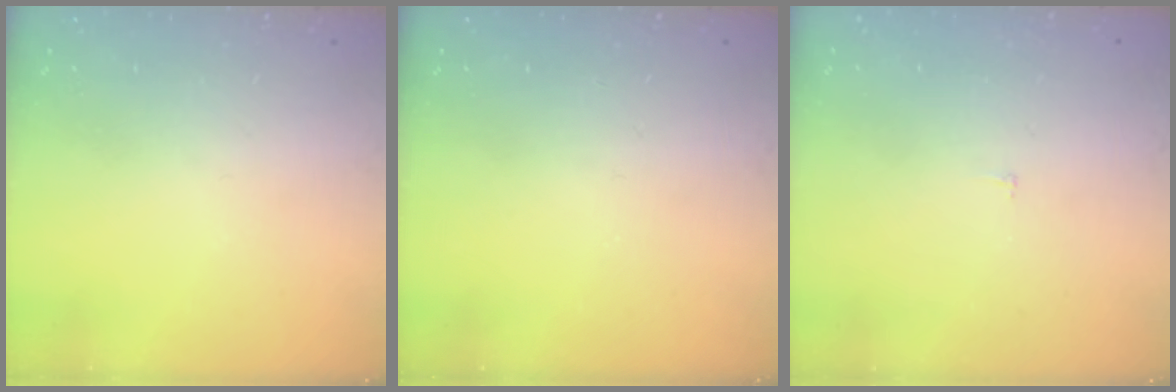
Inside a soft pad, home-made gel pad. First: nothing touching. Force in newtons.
{"total": 0.0}
{"total": 2.3, "press": 2.3, "slide": 0.2}